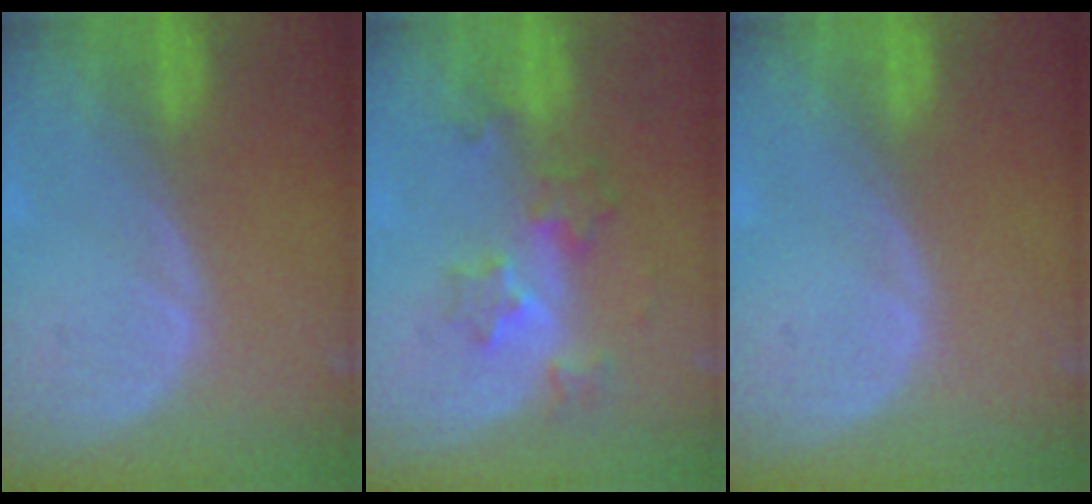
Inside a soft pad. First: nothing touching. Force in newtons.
{"total": 6.0, "press": 5.4, "slide": 2.7}
{"total": 0.0}